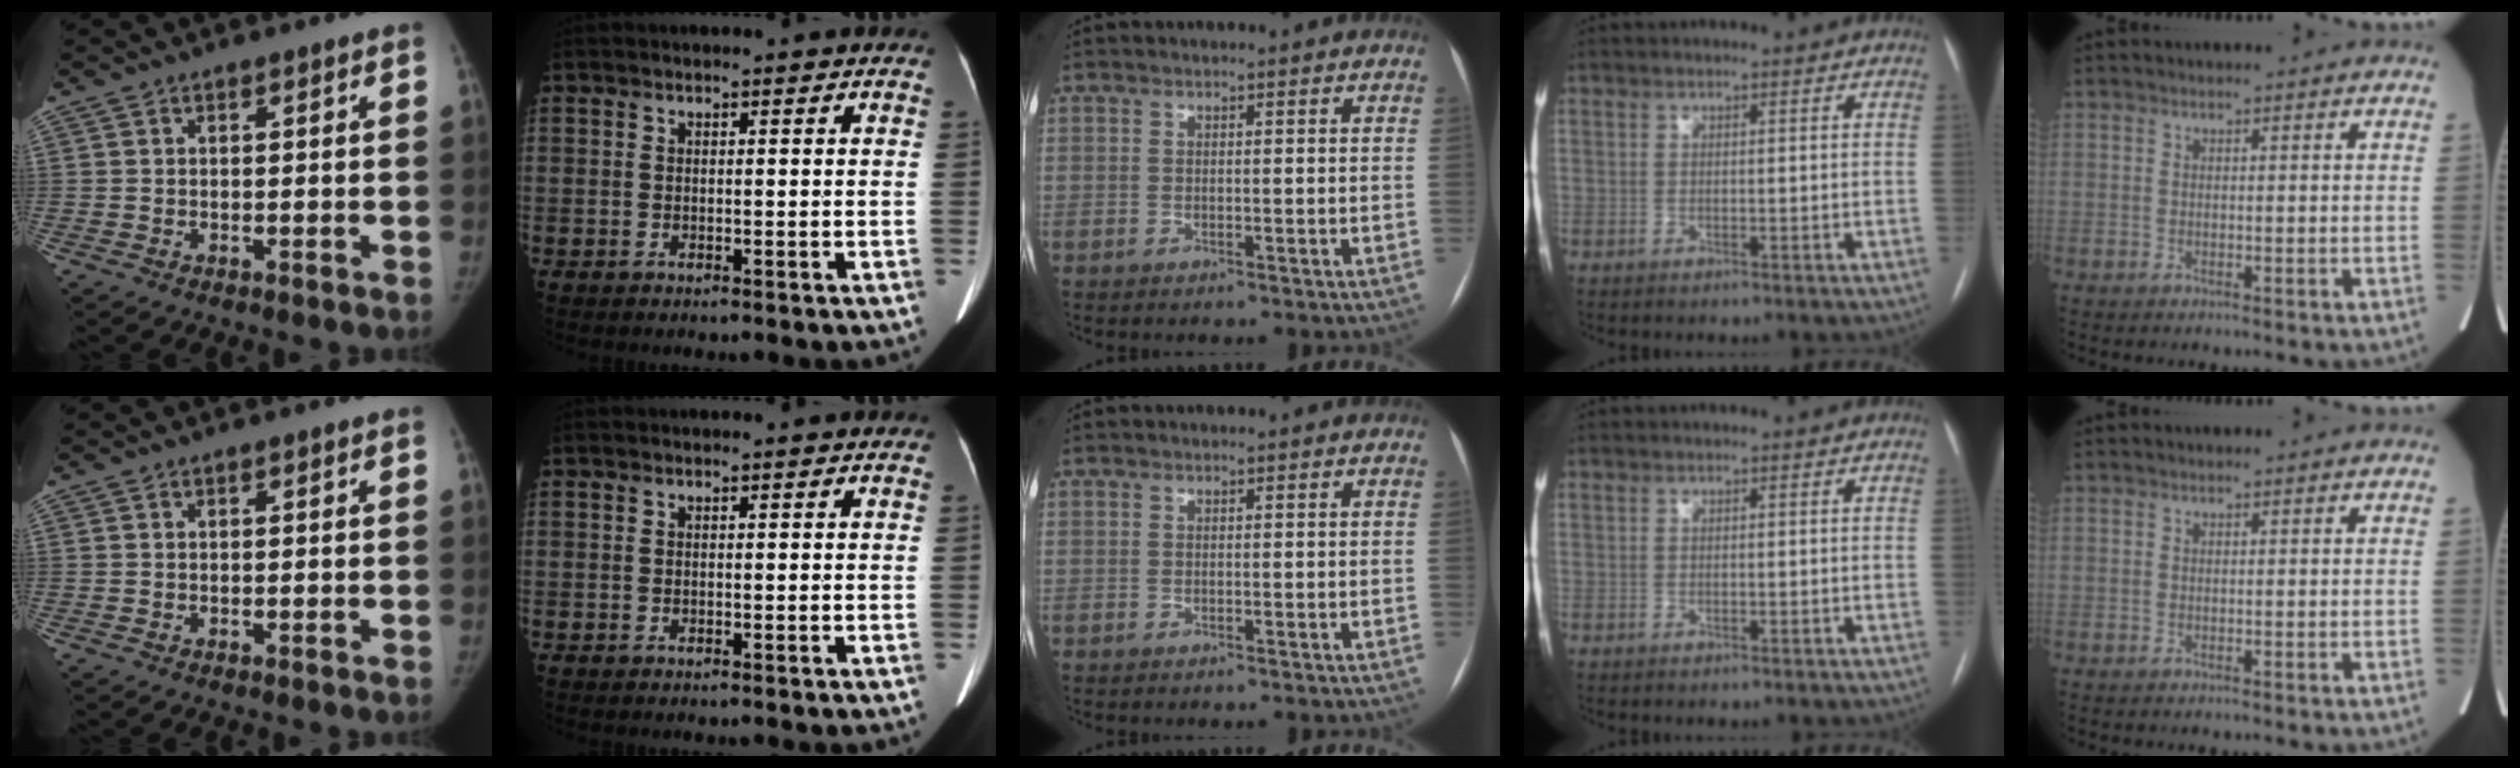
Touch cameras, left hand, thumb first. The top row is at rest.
{}